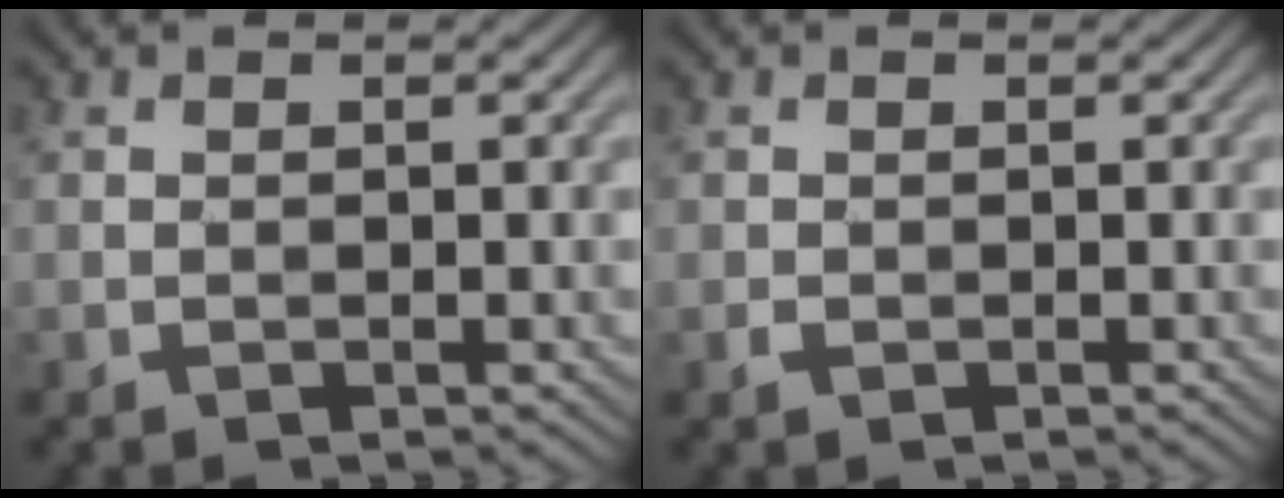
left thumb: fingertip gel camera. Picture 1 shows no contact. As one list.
[{"total": 1.0, "force": [-0.1, 1.0, 0.2], "torque": [-0.005, 0.000, -0.006]}]